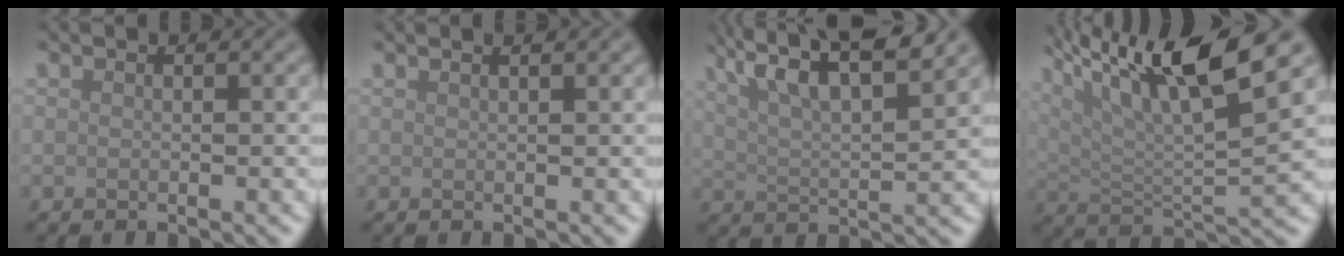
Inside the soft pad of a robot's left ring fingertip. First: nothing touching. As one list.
[{"total": 1.8, "force": [1.3, 0.8, 1.0], "torque": [0.000, -0.001, -0.007]}, {"total": 9.2, "force": [5.8, 2.6, 6.6], "torque": [-0.105, 0.023, 0.071]}, {"total": 12.3, "force": [7.3, 2.3, 9.6], "torque": [-0.163, 0.010, 0.133]}]